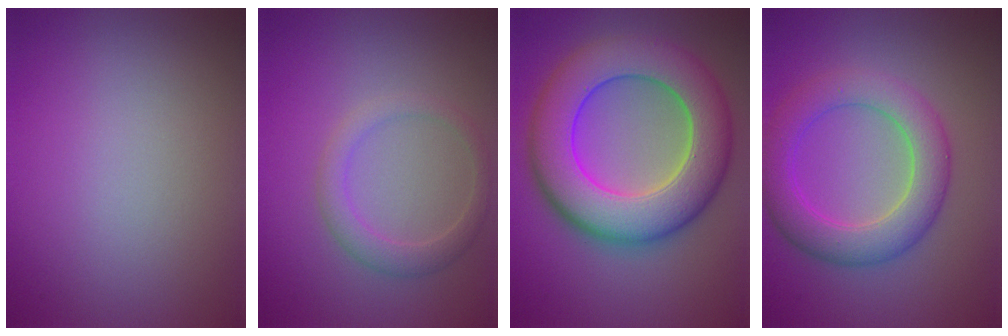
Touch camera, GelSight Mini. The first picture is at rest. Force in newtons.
{"total": 2.4, "press": 2.4, "slide": 0.1}
{"total": 11.4, "press": 11.4, "slide": 0.7}
{"total": 5.8, "press": 5.8, "slide": 0.2}